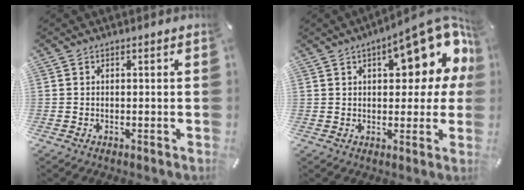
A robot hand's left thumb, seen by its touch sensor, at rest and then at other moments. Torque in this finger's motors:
{"motor_torque": [2.37, 2.43, 0.40, -0.05, 0.11]}